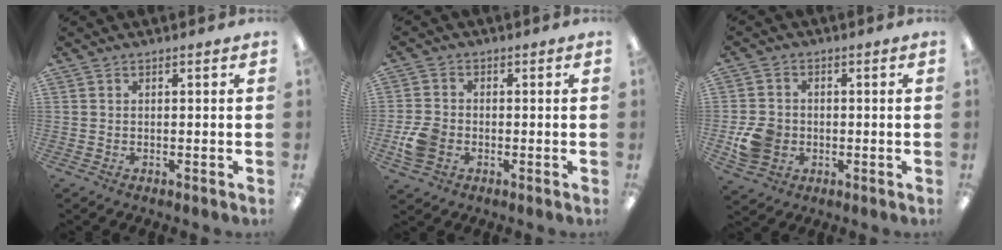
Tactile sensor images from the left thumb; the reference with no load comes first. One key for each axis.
{"total": 7.0, "fx": -2.0, "fy": 5.5, "fz": 3.8, "tx": -0.071, "ty": 0.011, "tz": -0.035}
{"total": 8.1, "fx": -1.6, "fy": 7.0, "fz": 3.6, "tx": -0.082, "ty": 0.016, "tz": -0.027}